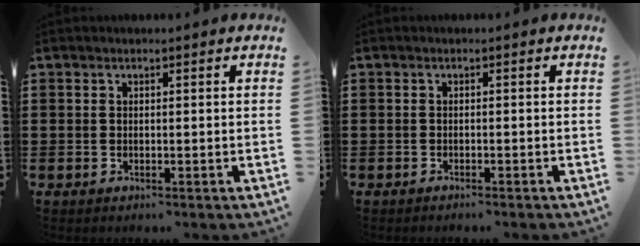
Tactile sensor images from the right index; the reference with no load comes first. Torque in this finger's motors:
{"motor_torque": [-1.06, 1.08, -0.35, -0.04]}